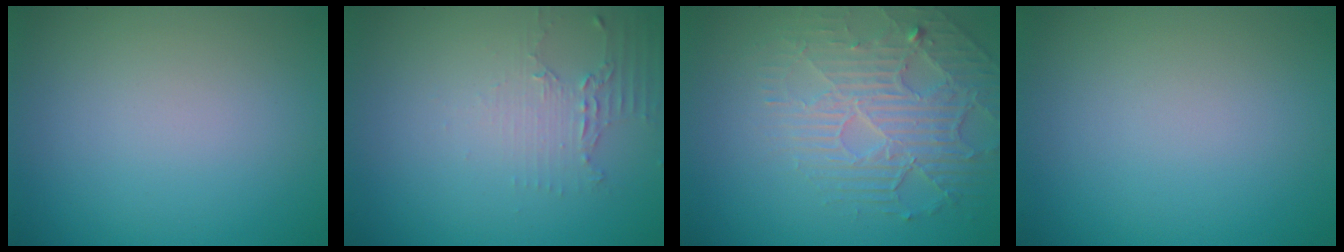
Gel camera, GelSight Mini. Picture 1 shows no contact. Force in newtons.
{"total": 2.0, "press": 1.5, "slide": 1.3}
{"total": 4.2, "press": 3.9, "slide": 1.7}
{"total": 0.0}